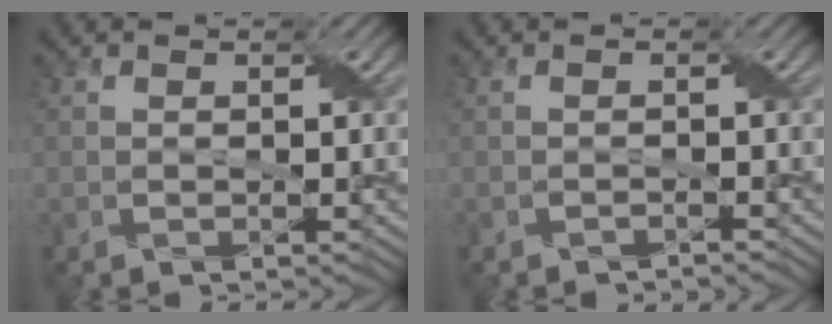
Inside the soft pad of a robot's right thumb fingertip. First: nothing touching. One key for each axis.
{"total": 0.9, "fx": -0.8, "fy": -0.1, "fz": 0.3, "tx": -0.005, "ty": 0.004, "tz": -0.015}